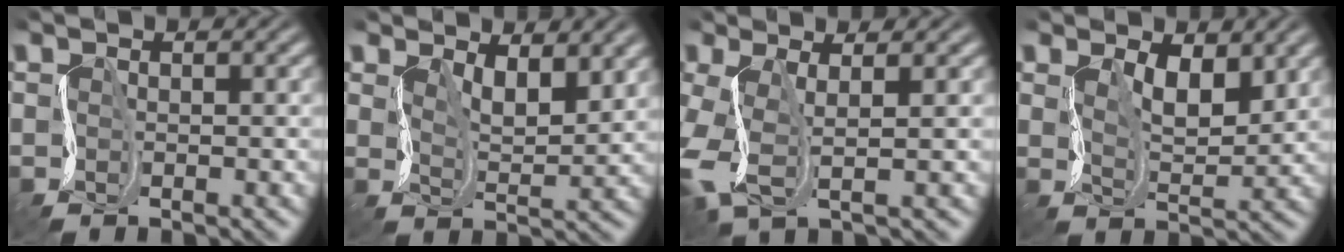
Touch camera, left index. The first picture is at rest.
{"total": 3.8, "force": [1.9, 1.6, 2.9], "torque": [-0.059, -0.015, 0.032]}
{"total": 4.0, "force": [-0.7, 1.4, 3.7], "torque": [-0.105, -0.010, -0.024]}
{"total": 3.5, "force": [1.3, 1.6, 2.8], "torque": [-0.059, -0.014, 0.021]}